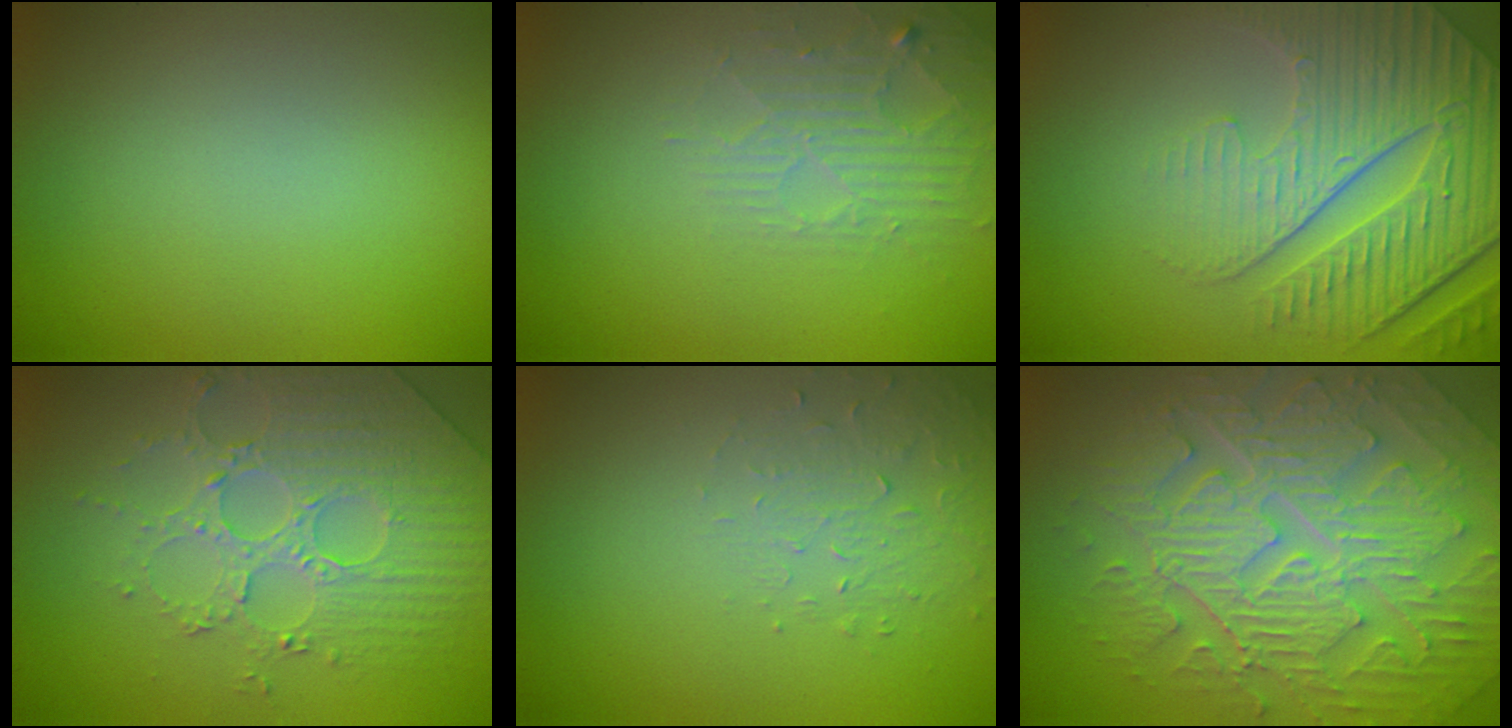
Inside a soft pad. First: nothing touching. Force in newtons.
{"total": 3.1, "press": 3.0, "slide": 0.6}
{"total": 7.3, "press": 5.9, "slide": 4.3}
{"total": 4.5, "press": 4.1, "slide": 2.0}
{"total": 1.6, "press": 0.9, "slide": 1.3}
{"total": 10.2, "press": 7.0, "slide": 7.5}